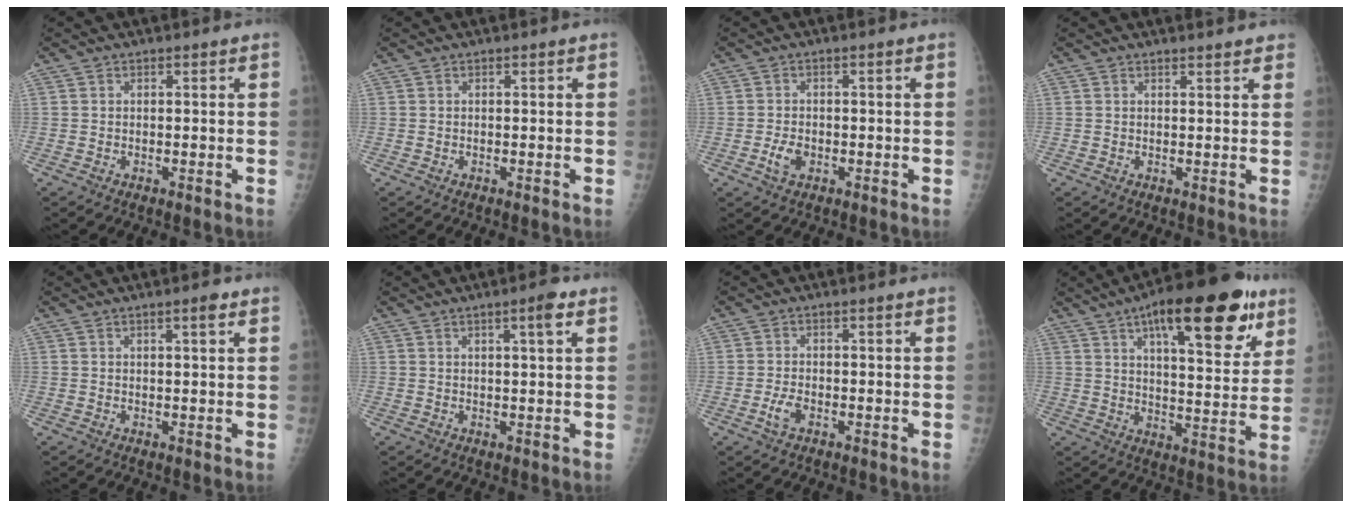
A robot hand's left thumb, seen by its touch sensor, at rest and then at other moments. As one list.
[{"total": 0.0}, {"total": 2.9, "force": [-1.0, 1.8, 2.1], "torque": [-0.040, 0.007, -0.016]}, {"total": 2.2, "force": [2.0, 0.5, 0.7], "torque": [-0.001, -0.006, 0.020]}, {"total": 2.0, "force": [1.1, 0.2, 1.7], "torque": [-0.026, -0.004, 0.016]}, {"total": 3.4, "force": [1.7, 0.3, 3.0], "torque": [-0.045, -0.007, 0.025]}, {"total": 2.5, "force": [-1.0, 1.2, 1.9], "torque": [-0.044, 0.008, -0.020]}, {"total": 22.6, "force": [12.2, 7.7, 17.4], "torque": [-0.225, -0.030, 0.178]}]